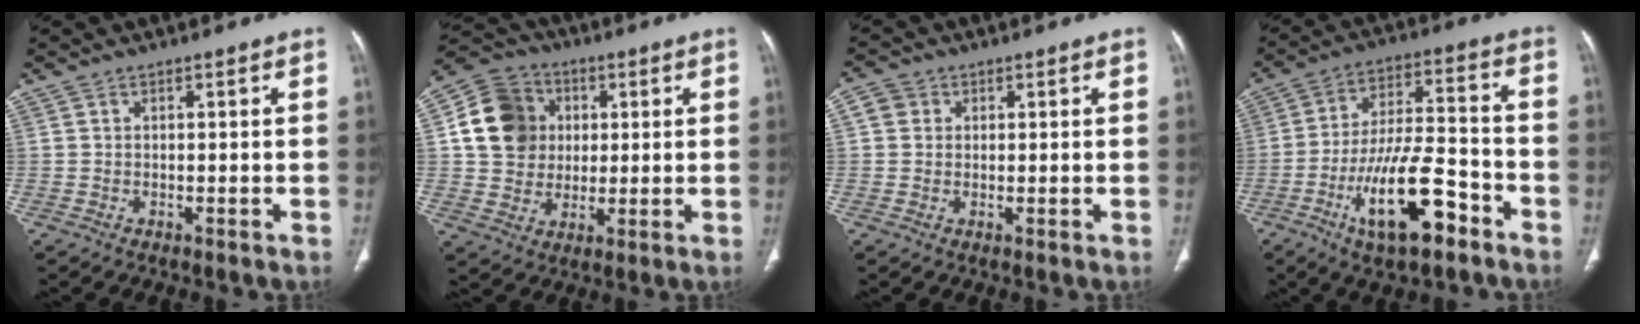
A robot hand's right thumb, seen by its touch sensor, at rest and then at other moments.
{"total": 13.7, "force": [2.5, 12.0, 6.1], "torque": [-0.093, 0.008, 0.043]}
{"total": 3.1, "force": [0.9, 2.8, 1.0], "torque": [-0.006, 0.002, 0.013]}
{"total": 16.2, "force": [-8.1, 5.6, 12.9], "torque": [-0.221, 0.048, -0.134]}